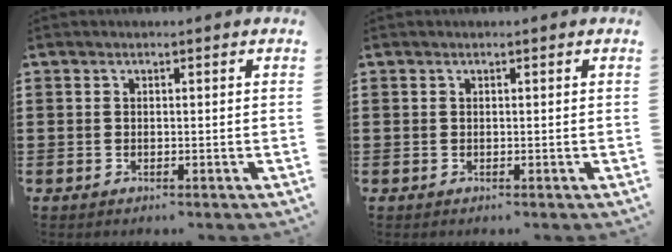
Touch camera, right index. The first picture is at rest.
{"total": 0.0}